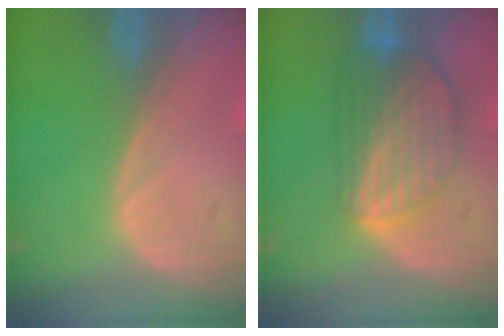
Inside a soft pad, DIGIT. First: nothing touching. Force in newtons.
{"total": 8.1, "press": 7.3, "slide": 3.6}